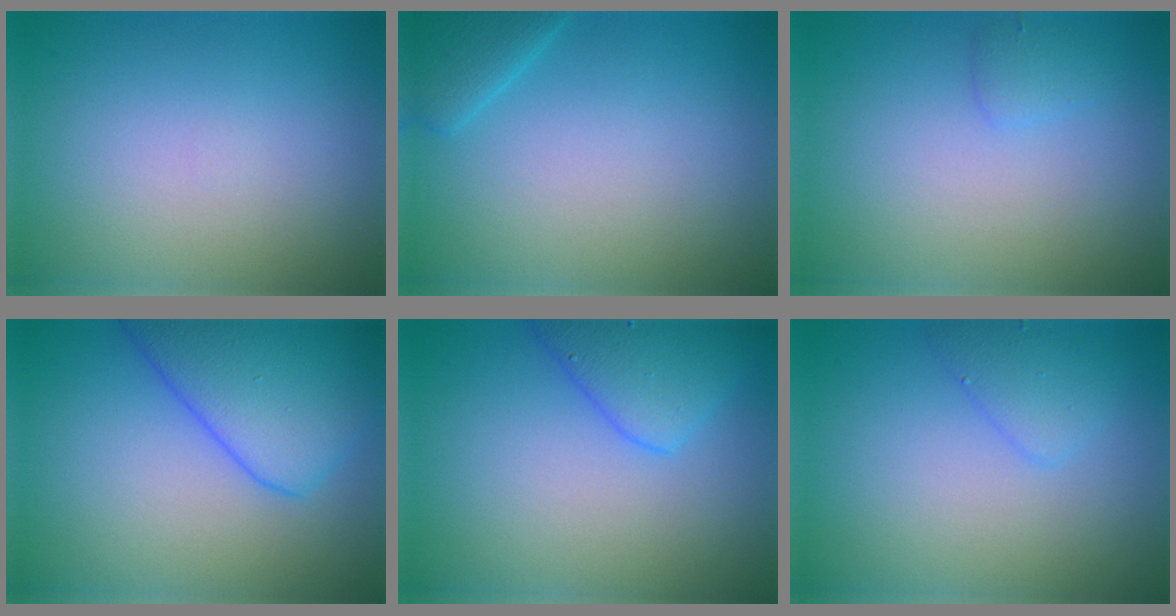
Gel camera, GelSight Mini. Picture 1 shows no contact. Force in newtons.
{"total": 2.3, "press": 2.3, "slide": 0.2}
{"total": 1.1, "press": 1.1, "slide": 0.1}
{"total": 6.9, "press": 6.9, "slide": 0.5}
{"total": 2.9, "press": 2.9, "slide": 0.0}
{"total": 1.9, "press": 1.9, "slide": 0.0}